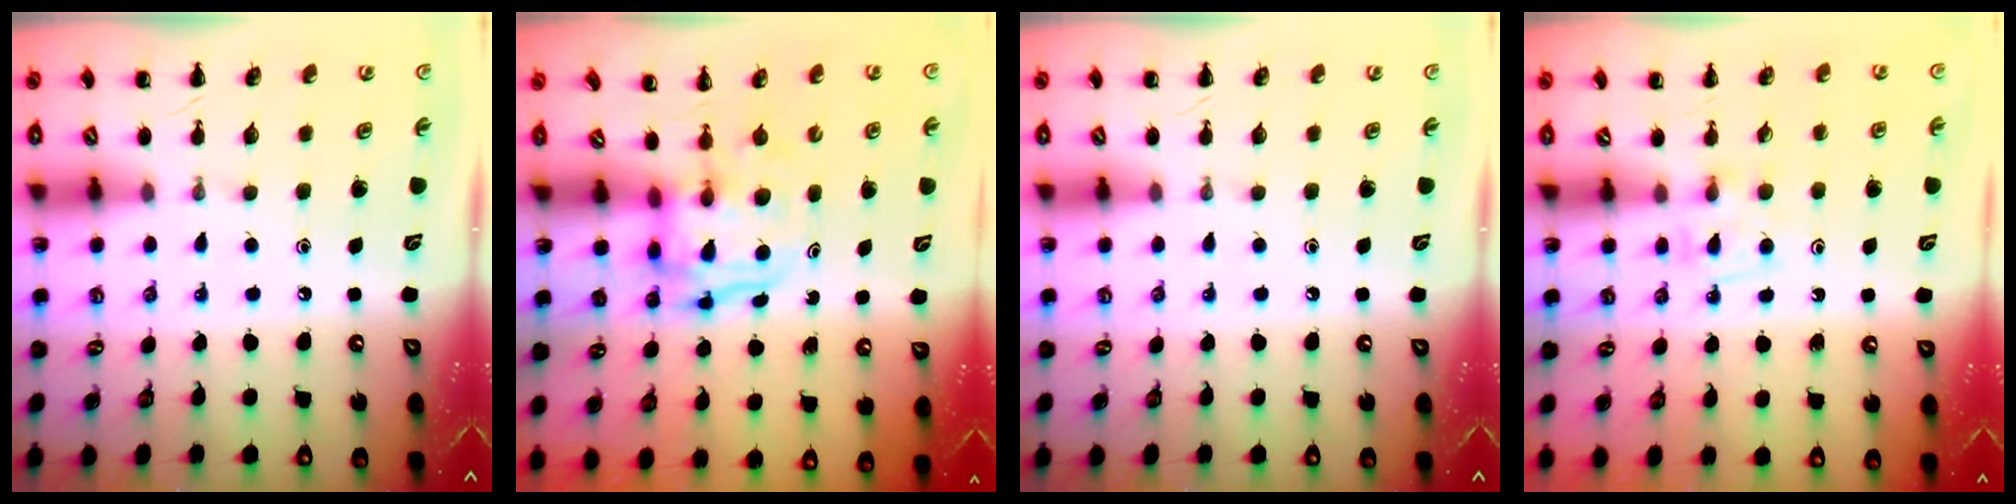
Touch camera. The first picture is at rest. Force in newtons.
{"total": 3.8, "press": 3.8, "slide": 0.4}
{"total": 0.0}
{"total": 3.9, "press": 3.5, "slide": 1.6}